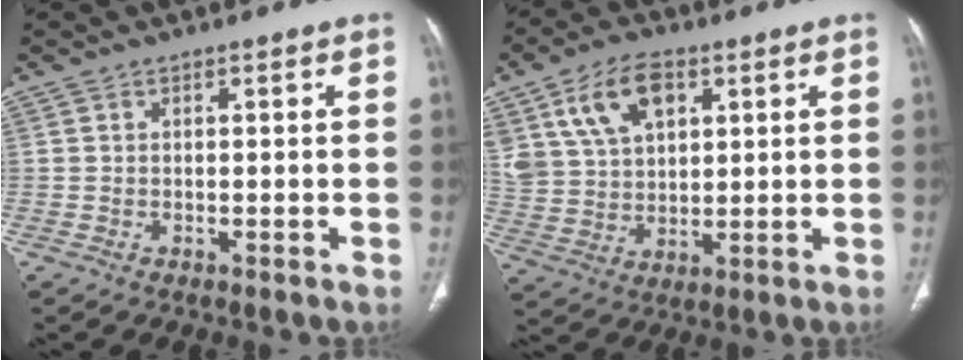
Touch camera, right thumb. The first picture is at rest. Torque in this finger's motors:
{"motor_torque": [0.10, 0.15, 0.87, 1.08, 0.09]}